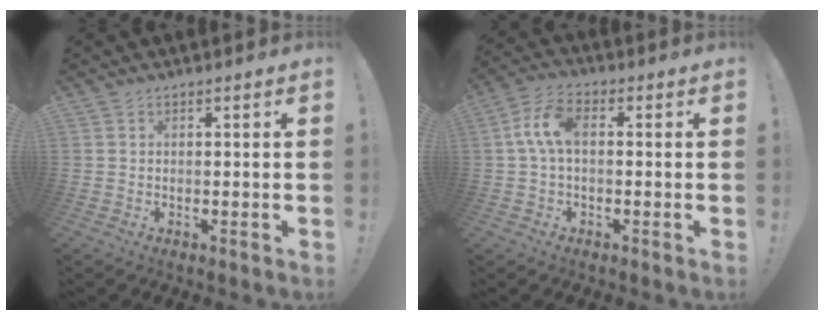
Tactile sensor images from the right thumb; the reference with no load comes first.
{"total": 8.4, "force": [0.5, 4.6, 7.0], "torque": [-0.143, 0.009, 0.012]}